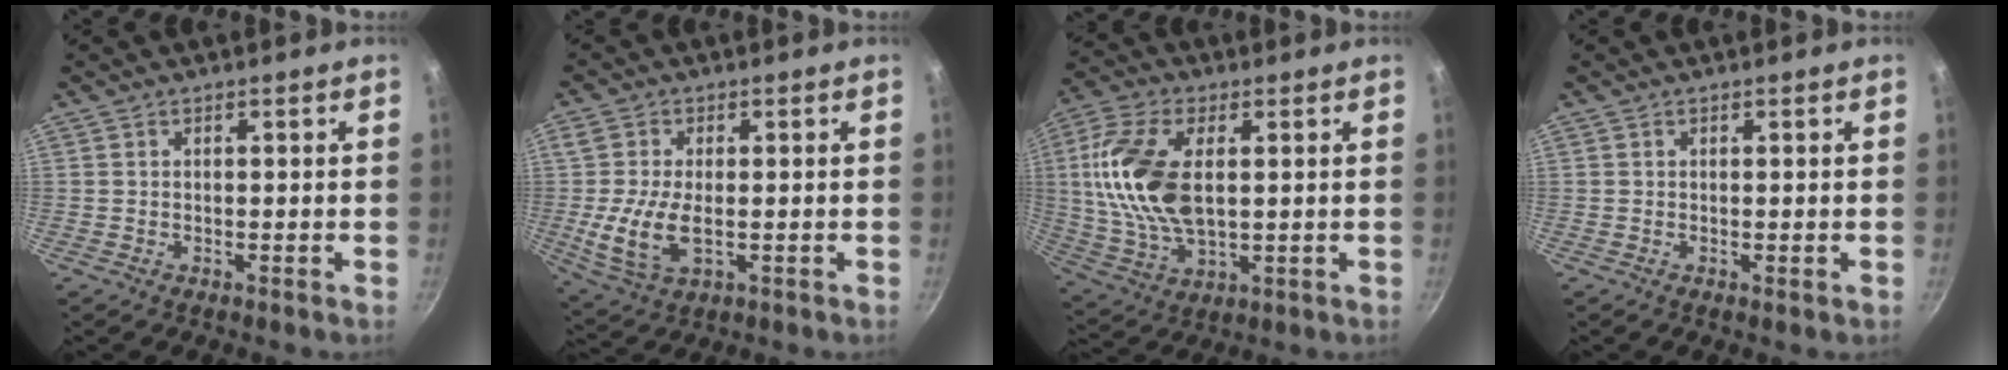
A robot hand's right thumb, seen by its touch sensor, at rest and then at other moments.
{"total": 9.4, "force": [-1.0, 5.0, 7.8], "torque": [-0.167, -0.015, -0.018]}
{"total": 16.5, "force": [2.4, 9.1, 13.6], "torque": [-0.267, -0.001, 0.045]}
{"total": 0.0}